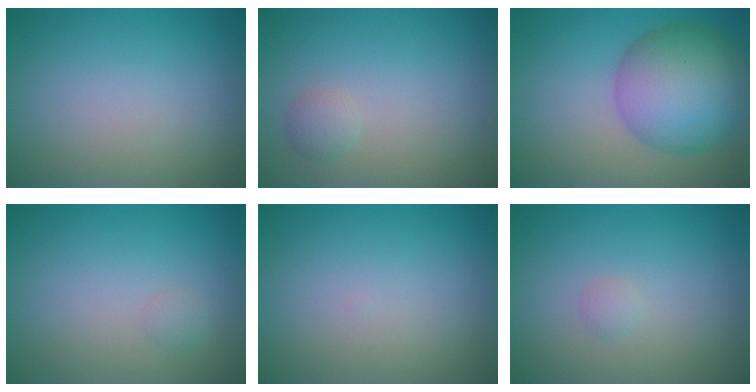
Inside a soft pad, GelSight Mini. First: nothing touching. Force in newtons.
{"total": 1.1, "press": 1.1, "slide": 0.0}
{"total": 9.5, "press": 9.5, "slide": 0.2}
{"total": 0.6, "press": 0.6, "slide": 0.0}
{"total": 0.0}
{"total": 0.6, "press": 0.6, "slide": 0.0}